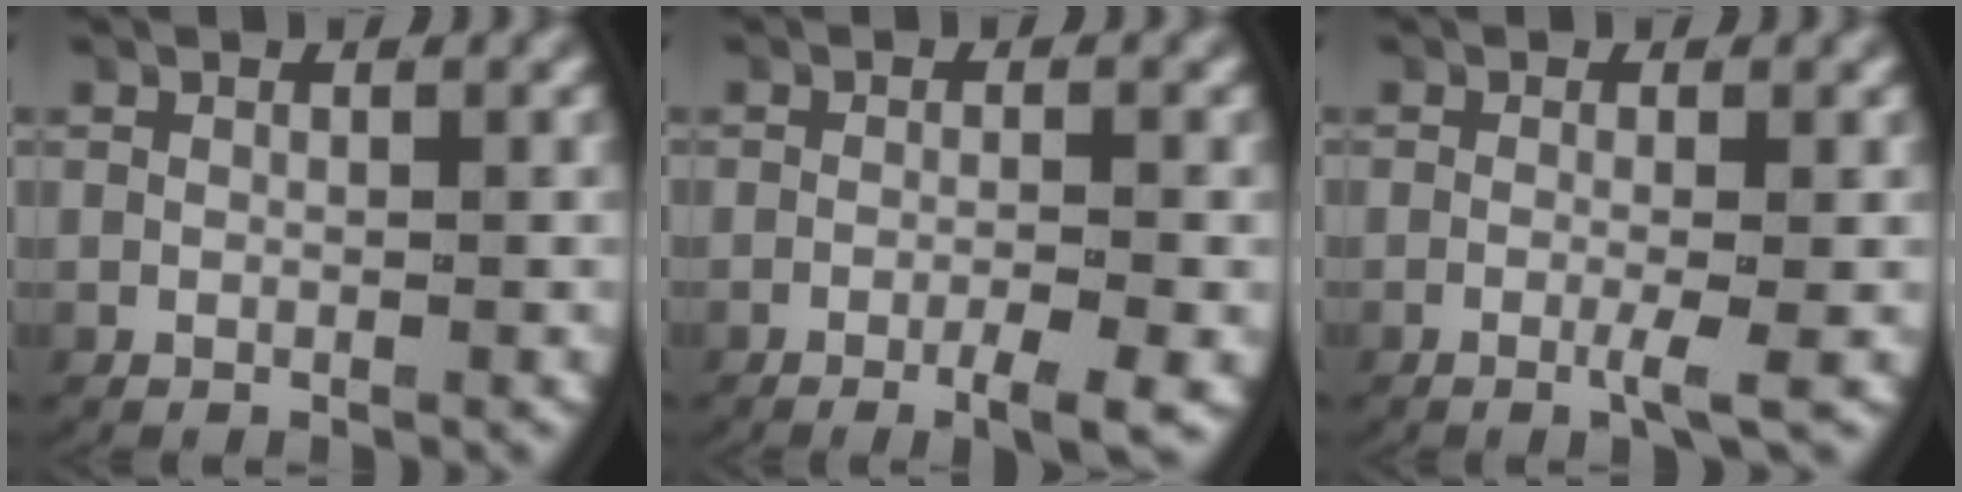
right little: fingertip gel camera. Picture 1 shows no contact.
{"total": 3.1, "force": [-1.8, 0.4, 2.5], "torque": [-0.032, 0.001, -0.035]}
{"total": 1.8, "force": [-0.6, 0.0, 1.7], "torque": [-0.028, -0.001, -0.016]}